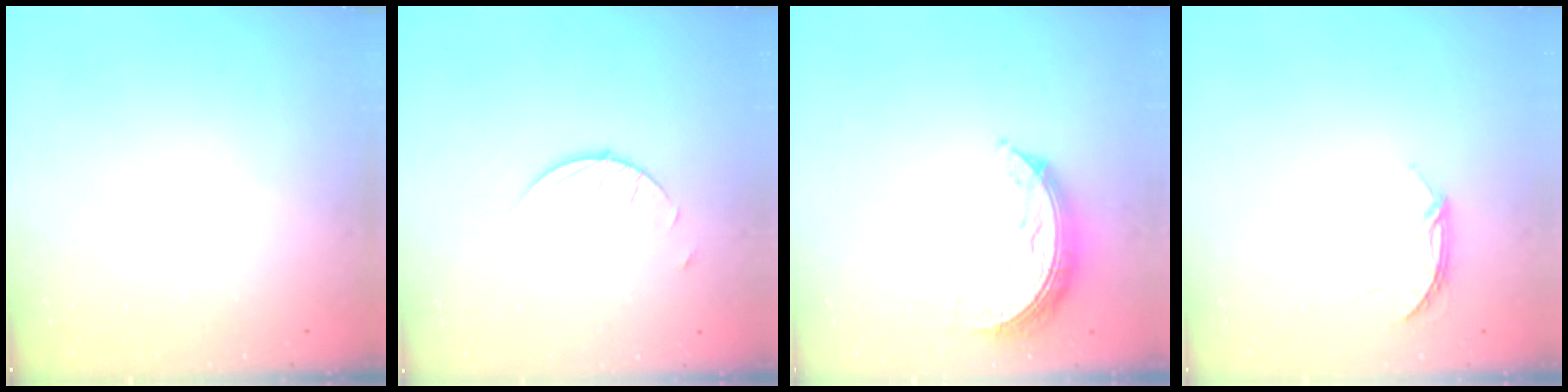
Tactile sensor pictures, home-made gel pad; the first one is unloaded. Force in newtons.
{"total": 3.1, "press": 3.1, "slide": 0.2}
{"total": 8.4, "press": 8.4, "slide": 0.2}
{"total": 4.0, "press": 4.0, "slide": 0.4}